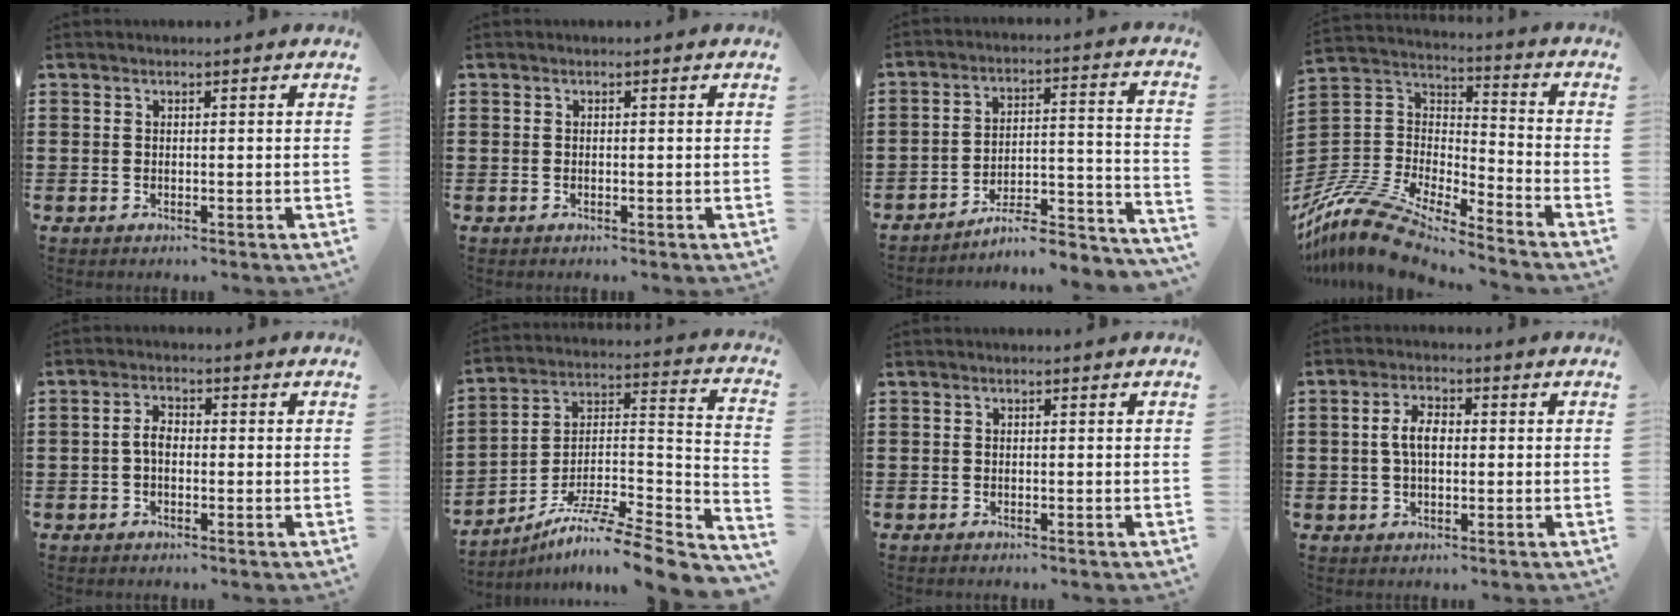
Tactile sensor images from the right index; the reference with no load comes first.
{"total": 0.0}
{"total": 6.3, "force": [-5.7, 1.0, 2.6], "torque": [-0.039, -0.003, -0.111]}
{"total": 11.9, "force": [-10.9, 2.2, 4.3], "torque": [-0.119, 0.008, -0.226]}
{"total": 2.7, "force": [-0.6, 1.5, 2.2], "torque": [-0.050, 0.001, -0.014]}
{"total": 8.9, "force": [-7.2, 0.9, 5.2], "torque": [-0.087, 0.000, -0.144]}
{"total": 0.0}
{"total": 4.4, "force": [0.2, 2.3, 3.7], "torque": [-0.081, 0.006, -0.002]}